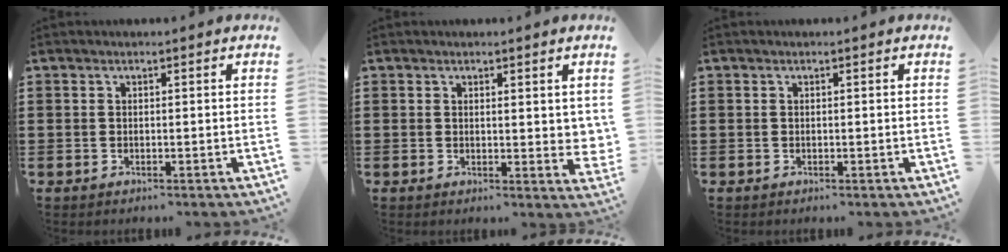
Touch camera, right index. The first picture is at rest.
{"total": 2.0, "force": [1.2, 0.8, 1.4], "torque": [-0.014, 0.000, 0.018]}
{"total": 0.0}